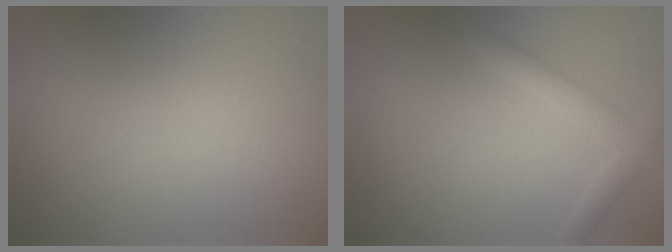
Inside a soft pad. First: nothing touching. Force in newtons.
{"total": 2.1, "press": 2.1, "slide": 0.1}